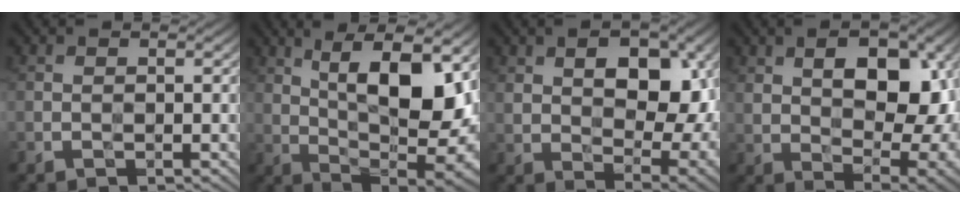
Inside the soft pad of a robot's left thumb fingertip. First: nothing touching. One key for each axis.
{"total": 15.5, "fx": 5.1, "fy": 6.0, "fz": 13.3, "tx": -0.202, "ty": 0.025, "tz": 0.075}
{"total": 13.0, "fx": 3.9, "fy": 7.3, "fz": 10.0, "tx": -0.143, "ty": 0.006, "tz": 0.066}
{"total": 14.1, "fx": 3.8, "fy": 7.5, "fz": 11.2, "tx": -0.149, "ty": 0.015, "tz": 0.061}